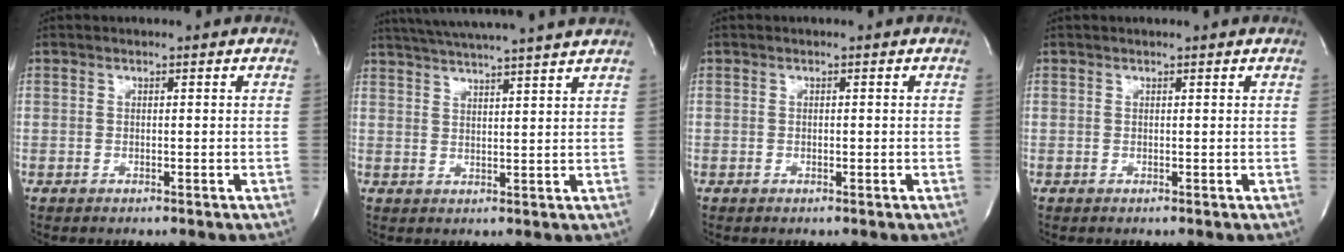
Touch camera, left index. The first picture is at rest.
{"total": 14.8, "force": [13.1, -1.2, 6.9], "torque": [-0.124, 0.000, 0.178]}
{"total": 0.7, "force": [-0.7, 0.1, 0.2], "torque": [-0.003, -0.005, -0.012]}
{"total": 0.6, "force": [0.4, -0.2, 0.3], "torque": [-0.007, -0.002, 0.006]}